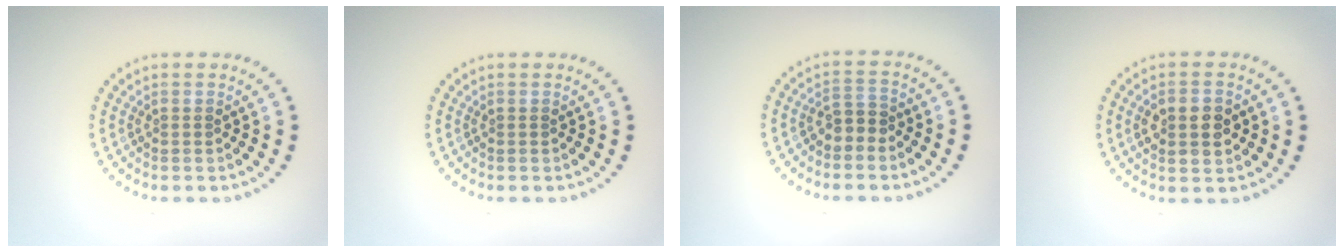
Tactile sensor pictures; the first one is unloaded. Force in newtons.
{"total": 0.0}
{"total": 1.8, "press": 1.6, "slide": 0.9}
{"total": 3.8, "press": 3.8, "slide": 0.1}